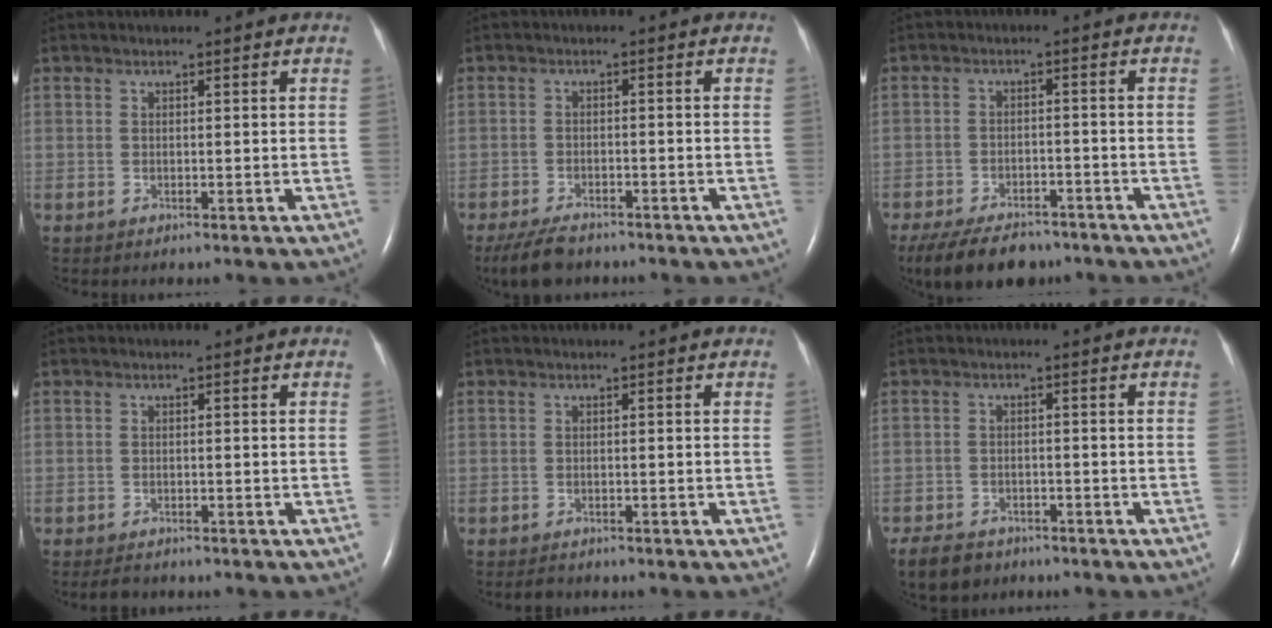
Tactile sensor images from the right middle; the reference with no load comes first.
{"total": 6.1, "force": [-5.0, 2.1, 2.7], "torque": [-0.054, -0.012, -0.083]}
{"total": 11.1, "force": [-8.8, 4.9, 4.7], "torque": [-0.090, -0.010, -0.132]}
{"total": 1.7, "force": [-1.5, 0.7, 0.5], "torque": [-0.016, -0.004, -0.021]}
{"total": 1.3, "force": [-1.2, 0.5, 0.2], "torque": [-0.011, -0.004, -0.017]}
{"total": 5.7, "force": [-4.4, 3.3, 1.2], "torque": [-0.024, -0.003, -0.072]}